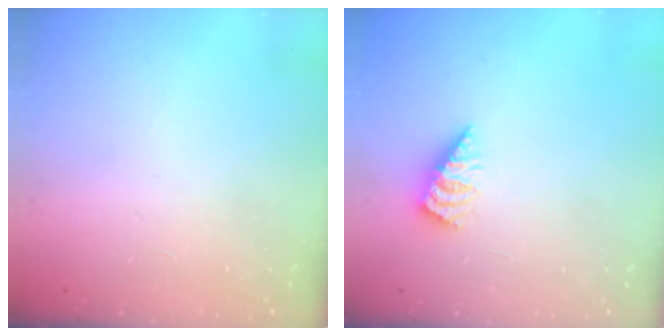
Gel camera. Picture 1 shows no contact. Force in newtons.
{"total": 2.9, "press": 2.9, "slide": 0.3}